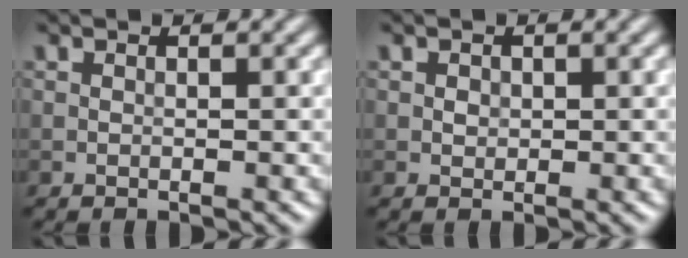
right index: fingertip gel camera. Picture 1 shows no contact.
{"total": 0.7, "force": [0.1, 0.7, 0.3], "torque": [-0.005, -0.002, 0.002]}